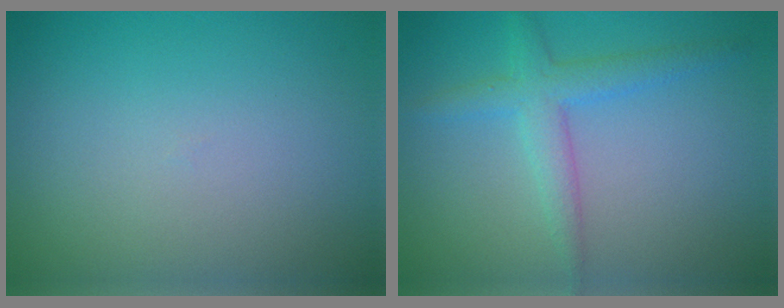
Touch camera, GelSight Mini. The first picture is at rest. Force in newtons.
{"total": 3.0, "press": 3.0, "slide": 0.2}